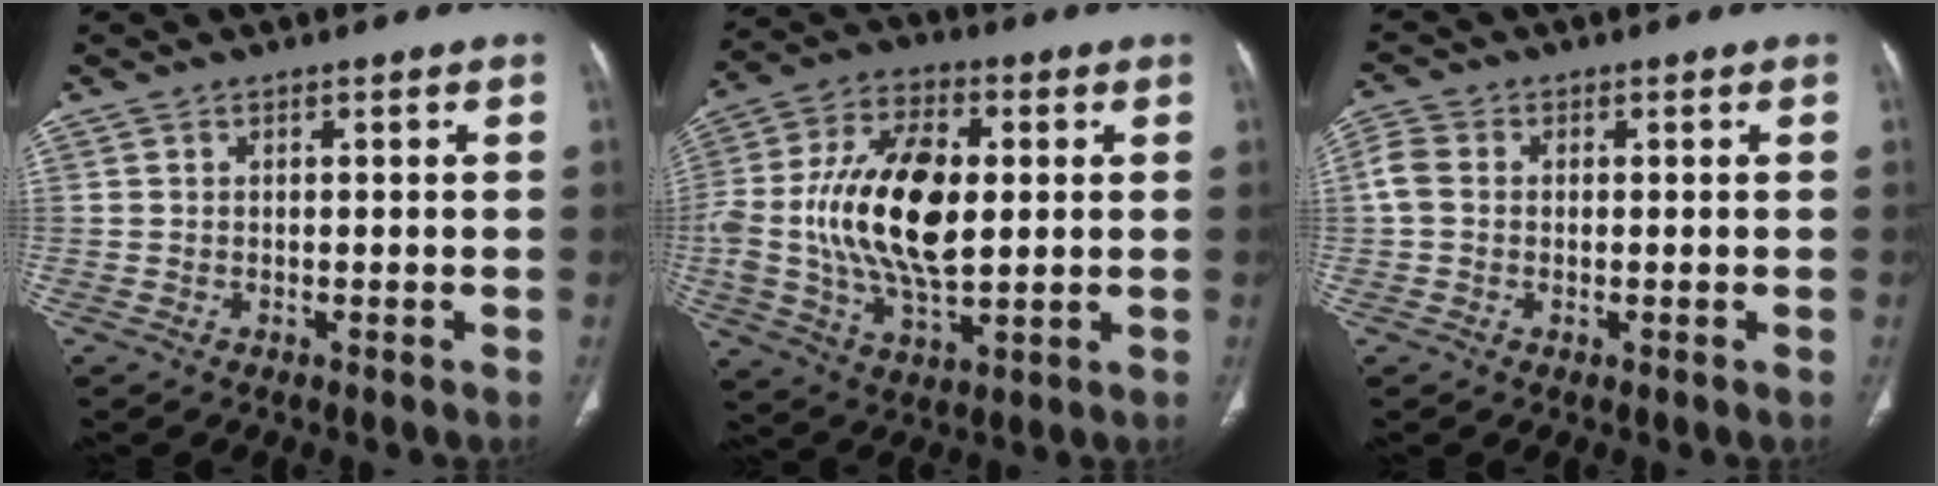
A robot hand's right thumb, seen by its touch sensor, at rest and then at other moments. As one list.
[{"total": 19.7, "force": [1.2, 10.4, 16.7], "torque": [-0.327, 0.005, 0.021]}, {"total": 3.7, "force": [0.2, 2.9, 2.2], "torque": [-0.054, 0.008, -0.005]}]